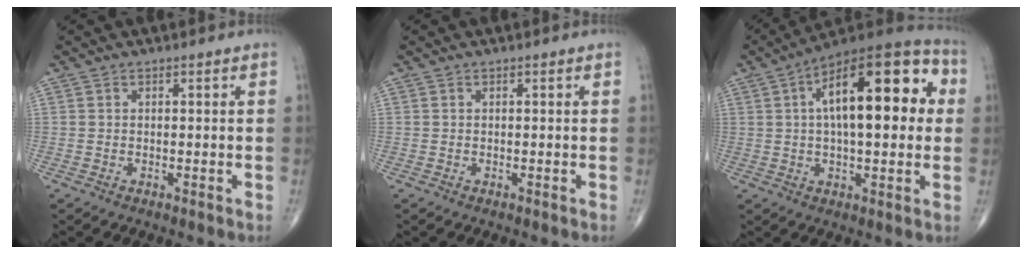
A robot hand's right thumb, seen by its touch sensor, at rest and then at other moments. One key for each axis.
{"total": 0.0}
{"total": 22.5, "fx": 4.4, "fy": 9.2, "fz": 20.0, "tx": -0.285, "ty": 0.025, "tz": 0.057}